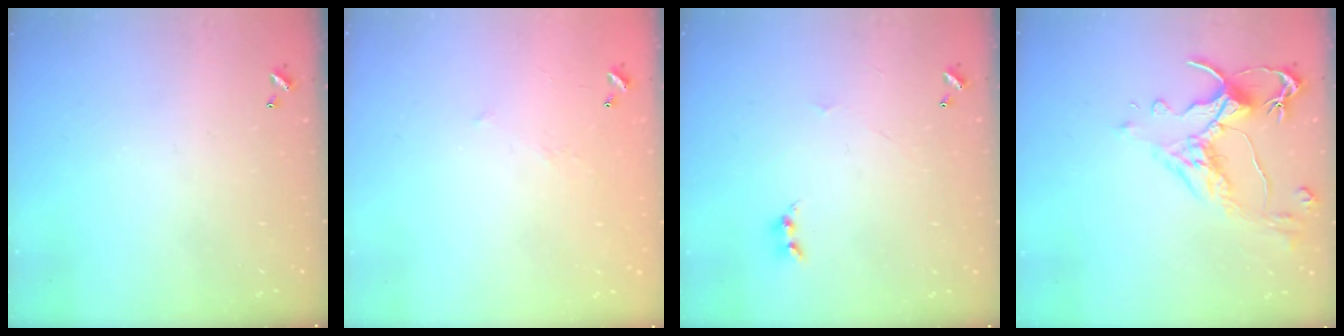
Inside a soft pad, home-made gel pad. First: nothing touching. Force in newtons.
{"total": 5.7, "press": 5.6, "slide": 0.9}
{"total": 2.1, "press": 2.0, "slide": 0.5}
{"total": 3.1, "press": 2.7, "slide": 1.4}